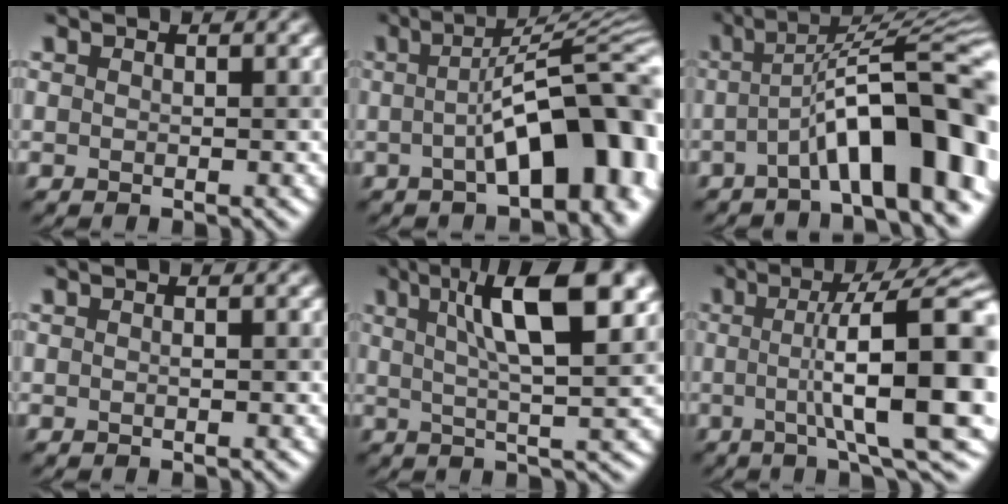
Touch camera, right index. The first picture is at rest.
{"total": 12.4, "force": [-2.0, 4.3, 11.5], "torque": [-0.139, 0.014, -0.028]}
{"total": 11.7, "force": [-3.3, 2.6, 10.9], "torque": [-0.151, 0.026, -0.051]}
{"total": 0.6, "force": [-0.1, 0.2, 0.5], "torque": [-0.005, 0.004, -0.005]}
{"total": 10.4, "force": [3.8, 2.7, 9.3], "torque": [-0.130, 0.013, 0.059]}
{"total": 13.7, "force": [0.1, 3.1, 13.3], "torque": [-0.158, 0.017, 0.000]}